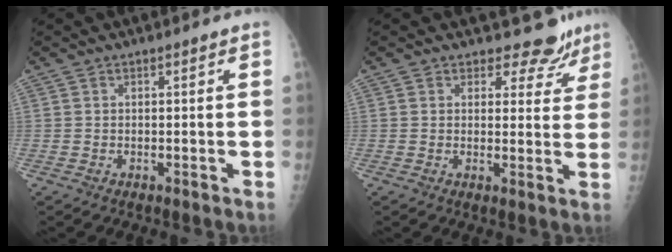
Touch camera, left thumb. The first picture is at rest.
{"total": 6.0, "force": [5.2, 3.0, 0.3], "torque": [0.029, -0.037, 0.052]}